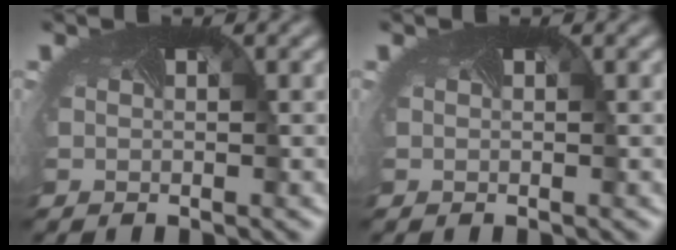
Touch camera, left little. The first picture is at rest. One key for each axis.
{"total": 0.0}